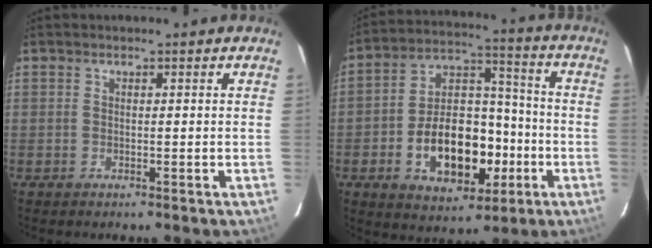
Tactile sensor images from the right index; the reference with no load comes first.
{"total": 17.1, "force": [-5.5, 10.5, 12.4], "torque": [-0.229, 0.036, -0.068]}